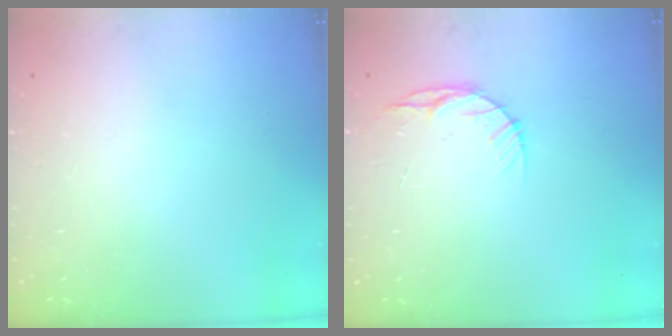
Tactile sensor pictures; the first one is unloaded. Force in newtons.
{"total": 6.1, "press": 6.0, "slide": 0.6}